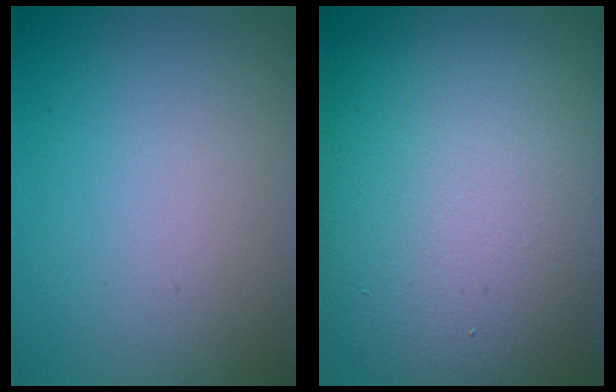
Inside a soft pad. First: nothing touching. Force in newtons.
{"total": 15.9, "press": 15.8, "slide": 1.3}